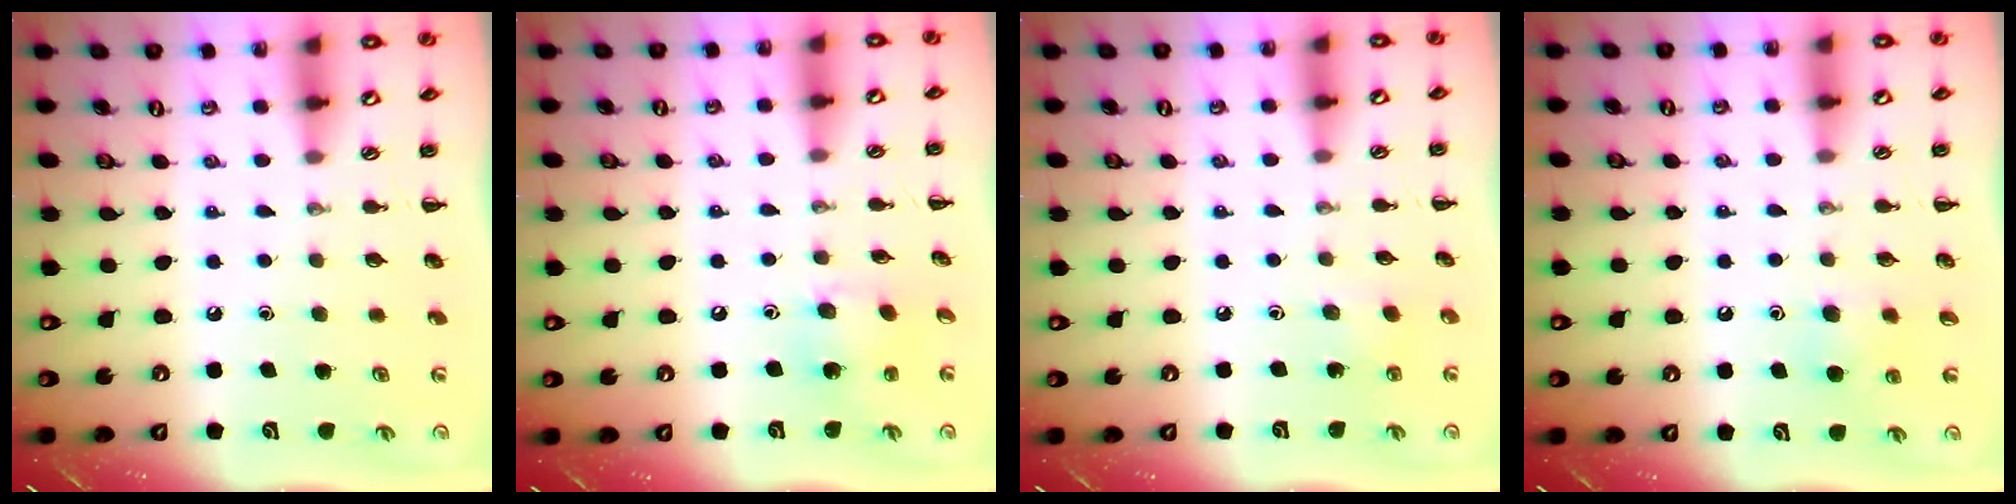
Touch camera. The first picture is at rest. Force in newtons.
{"total": 5.0, "press": 4.9, "slide": 1.0}
{"total": 2.6, "press": 2.5, "slide": 0.9}
{"total": 5.9, "press": 5.8, "slide": 1.5}